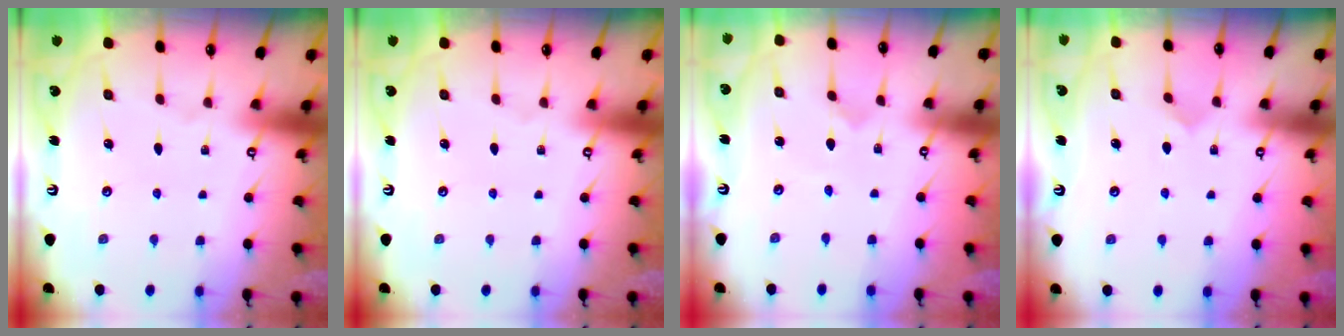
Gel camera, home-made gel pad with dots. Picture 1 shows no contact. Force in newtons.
{"total": 0.0}
{"total": 0.0}
{"total": 4.6, "press": 4.6, "slide": 0.4}